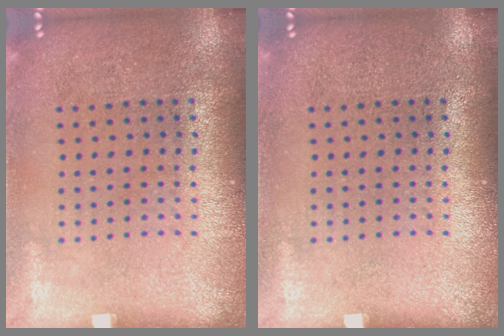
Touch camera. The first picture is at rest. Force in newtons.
{"total": 0.0}